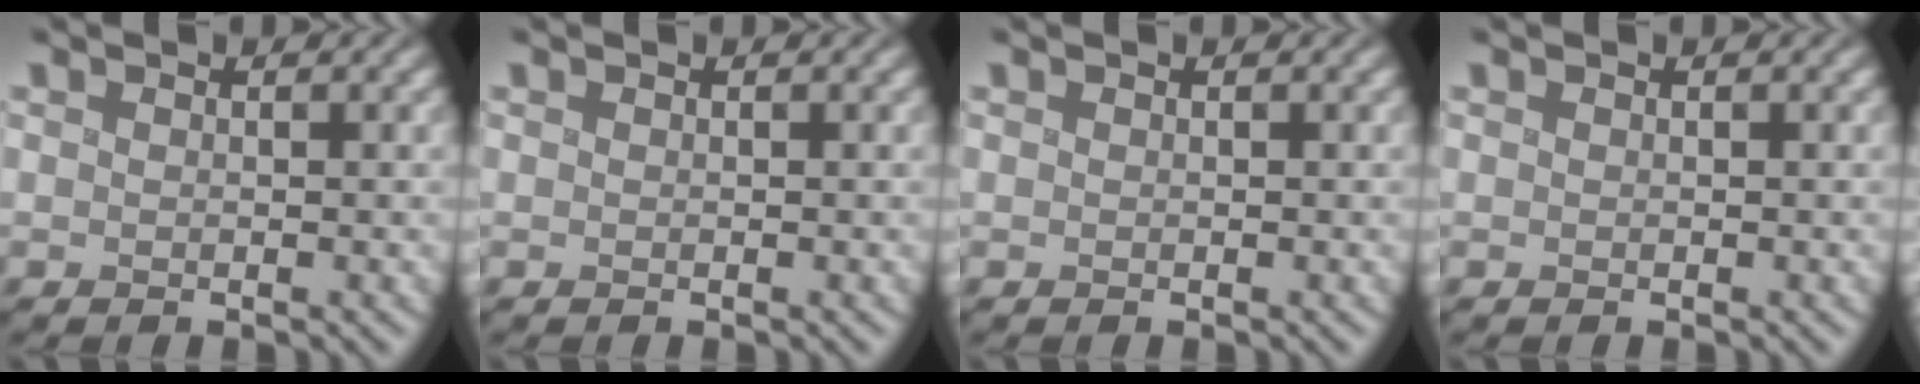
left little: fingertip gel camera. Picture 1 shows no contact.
{"total": 0.0}
{"total": 0.0}
{"total": 0.0}